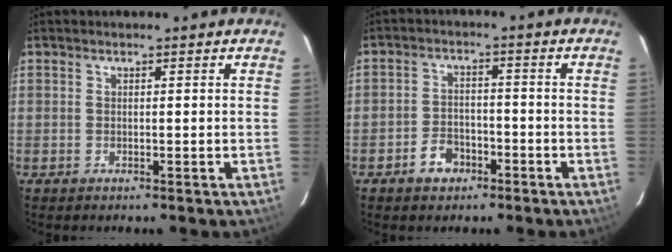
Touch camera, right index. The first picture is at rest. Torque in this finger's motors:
{"motor_torque": [0.51, -0.62, -0.04, -0.08]}